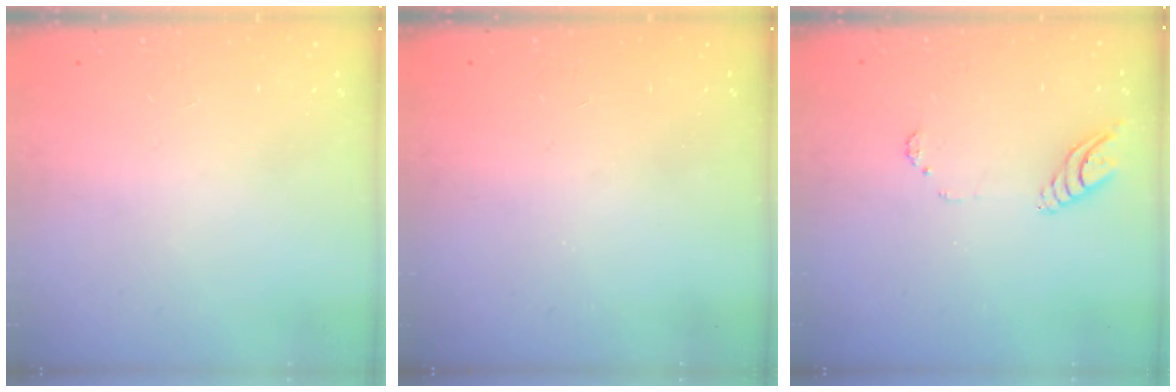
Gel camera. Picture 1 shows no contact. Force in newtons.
{"total": 0.0}
{"total": 6.5, "press": 6.5, "slide": 0.4}